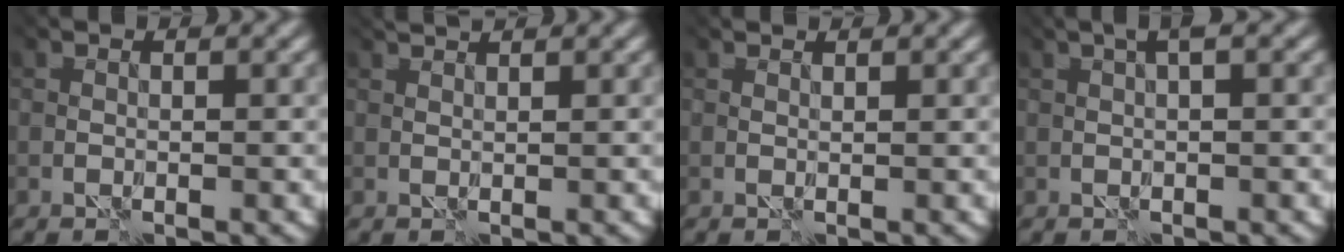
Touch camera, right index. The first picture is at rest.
{"total": 2.9, "force": [2.7, 0.2, 0.8], "torque": [-0.017, 0.009, 0.038]}
{"total": 1.4, "force": [1.3, 0.3, 0.3], "torque": [-0.009, 0.000, 0.022]}
{"total": 1.9, "force": [0.7, 0.0, 1.8], "torque": [0.001, 0.013, 0.004]}